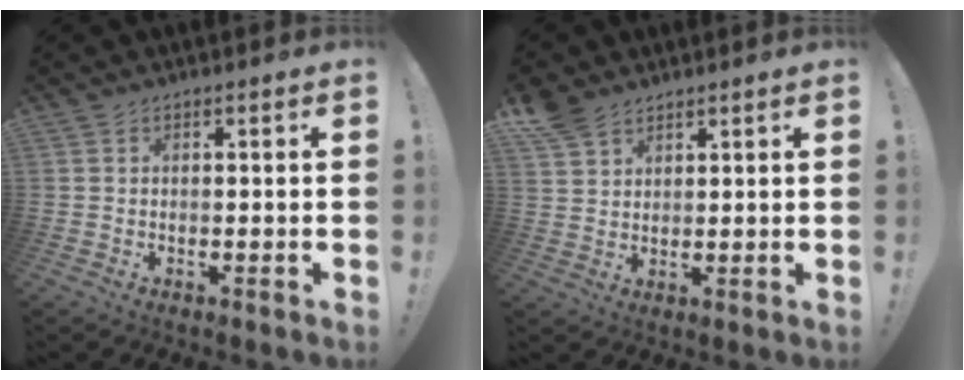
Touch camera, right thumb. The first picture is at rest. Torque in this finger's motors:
{"motor_torque": [-0.44, 0.60, 0.40, 0.21, 0.22]}